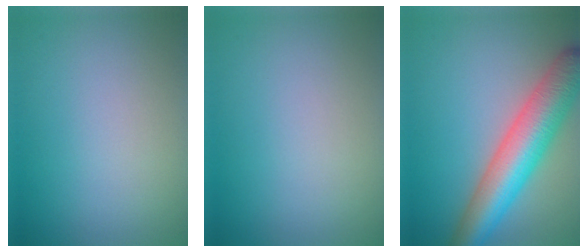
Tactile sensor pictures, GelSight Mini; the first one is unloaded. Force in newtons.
{"total": 0.0}
{"total": 8.6, "press": 8.6, "slide": 0.3}